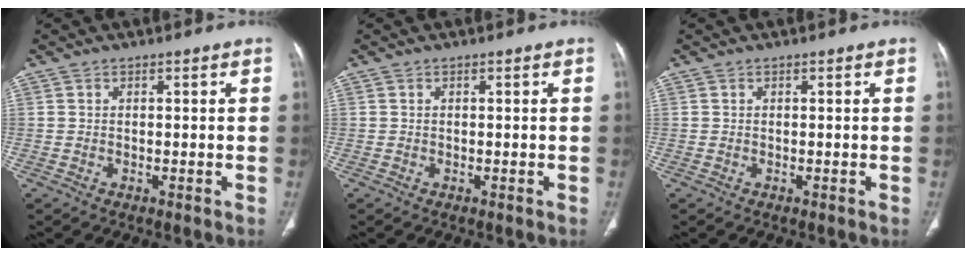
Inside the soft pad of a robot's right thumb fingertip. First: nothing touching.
{"total": 0.0}
{"total": 0.0}